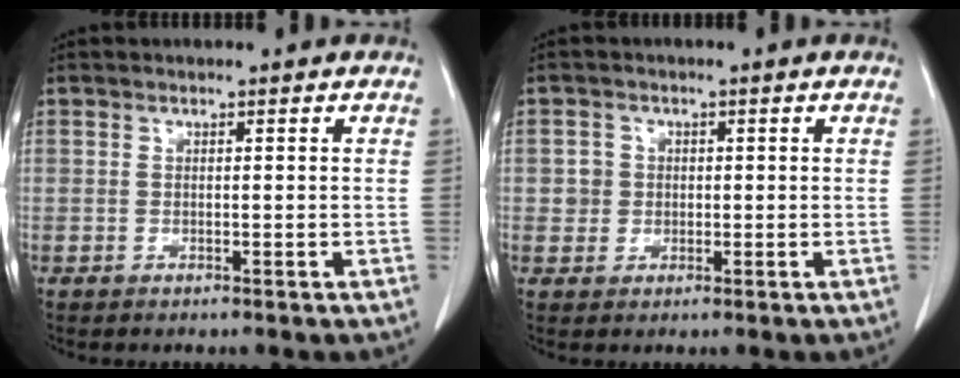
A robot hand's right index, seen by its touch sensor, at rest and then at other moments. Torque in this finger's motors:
{"motor_torque": [0.11, -0.02, 0.05, 0.02]}